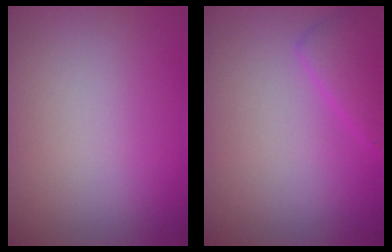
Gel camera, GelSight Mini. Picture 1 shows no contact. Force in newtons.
{"total": 2.8, "press": 2.8, "slide": 0.2}